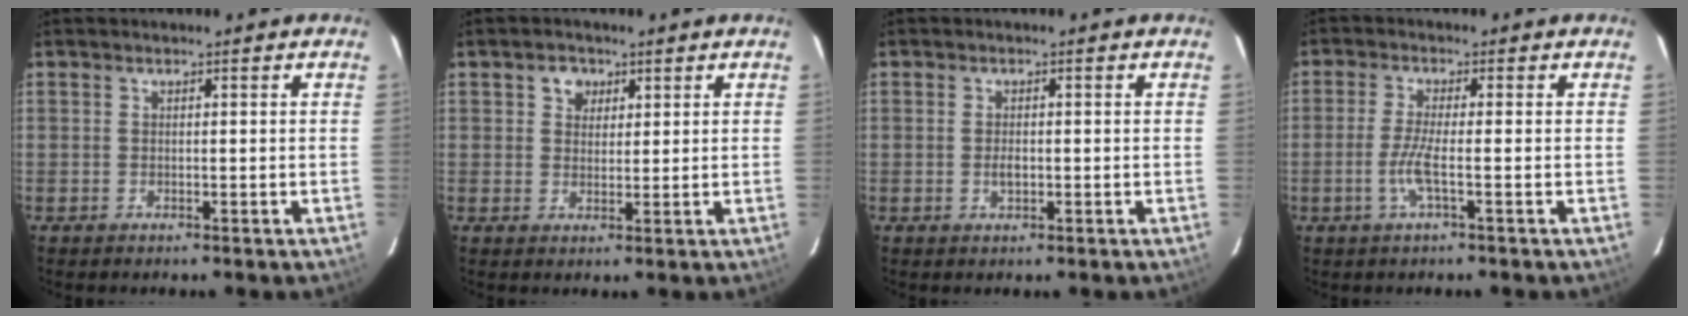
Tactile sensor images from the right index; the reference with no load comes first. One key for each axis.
{"total": 3.0, "fx": 1.5, "fy": 2.4, "fz": 0.9, "tx": -0.006, "ty": 0.008, "tz": 0.027}
{"total": 1.8, "fx": -0.3, "fy": 1.0, "fz": 1.4, "tx": -0.026, "ty": 0.001, "tz": -0.006}
{"total": 4.2, "fx": -1.5, "fy": -0.2, "fz": 3.9, "tx": -0.086, "ty": -0.004, "tz": -0.033}